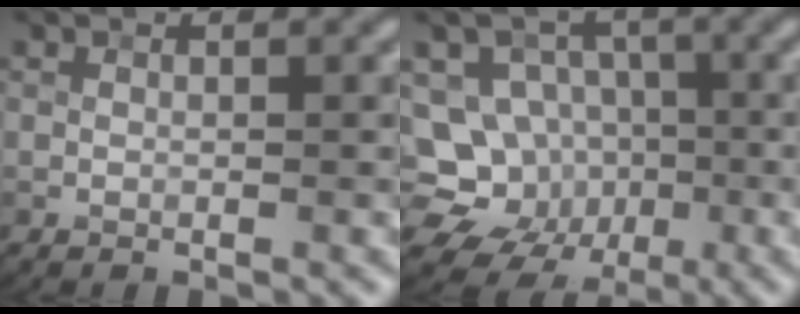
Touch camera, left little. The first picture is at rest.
{"total": 11.6, "force": [-3.3, 10.3, 4.0], "torque": [-0.076, 0.009, -0.071]}